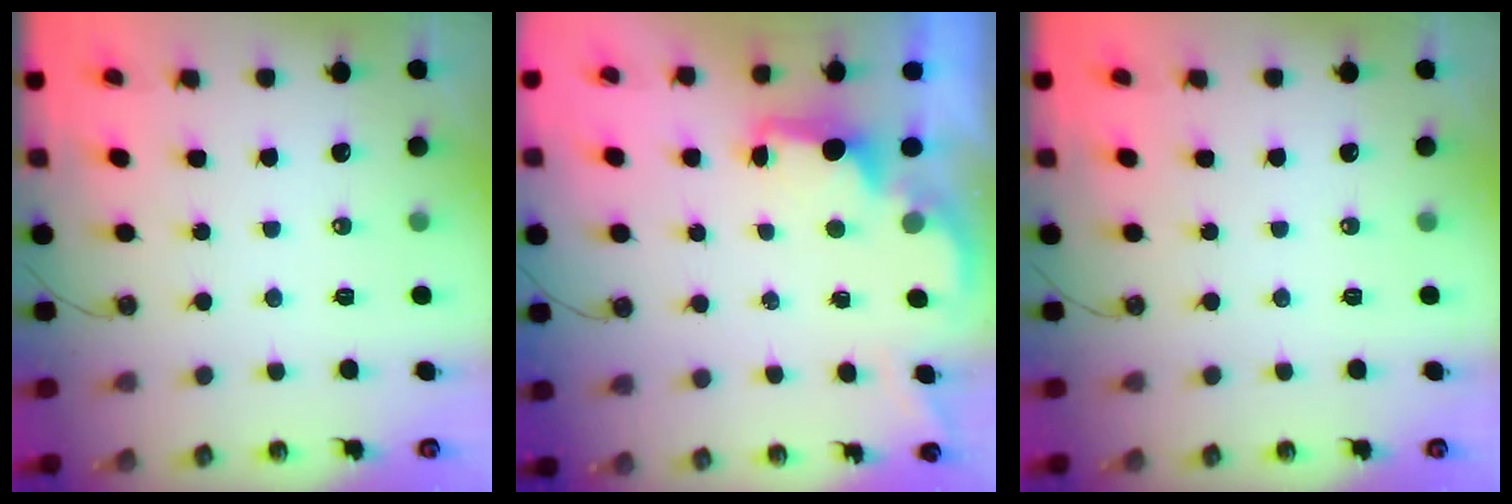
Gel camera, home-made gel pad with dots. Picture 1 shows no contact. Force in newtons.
{"total": 1.9, "press": 1.7, "slide": 0.8}
{"total": 0.0}